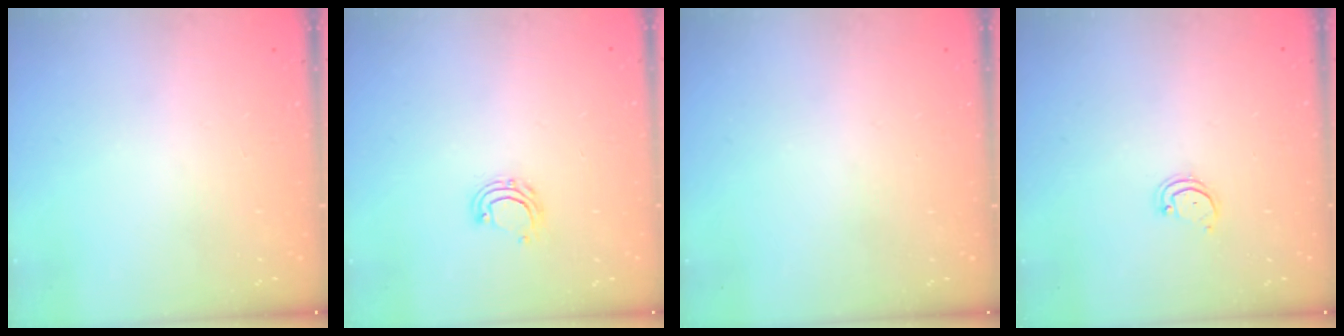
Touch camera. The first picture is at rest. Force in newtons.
{"total": 6.1, "press": 6.0, "slide": 1.1}
{"total": 0.0}
{"total": 2.6, "press": 2.6, "slide": 0.2}